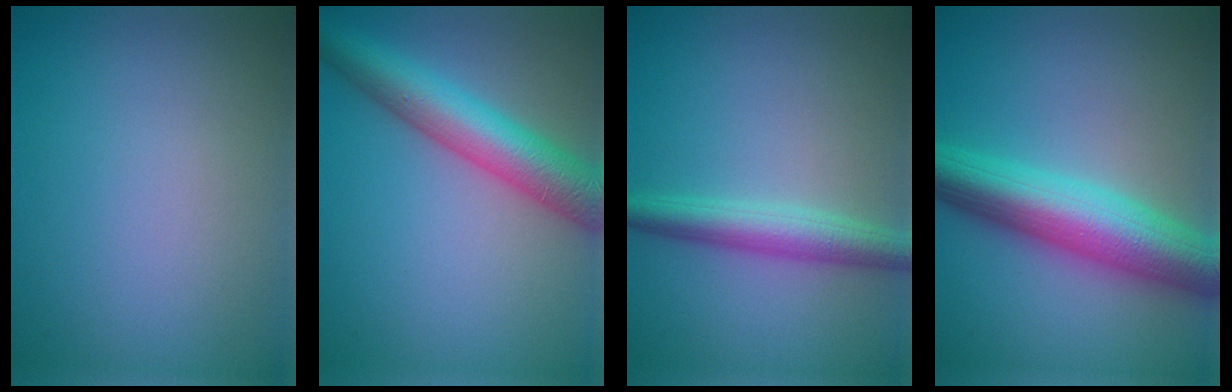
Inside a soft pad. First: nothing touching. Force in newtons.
{"total": 7.7, "press": 7.7, "slide": 0.2}
{"total": 3.7, "press": 3.7, "slide": 0.1}
{"total": 8.6, "press": 8.5, "slide": 0.3}